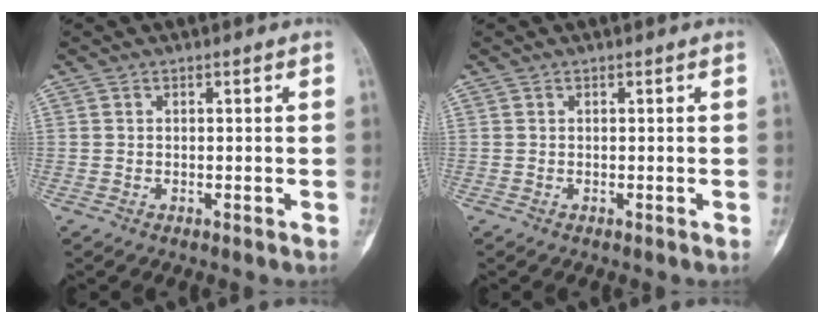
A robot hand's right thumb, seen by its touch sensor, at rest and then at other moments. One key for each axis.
{"total": 0.0}